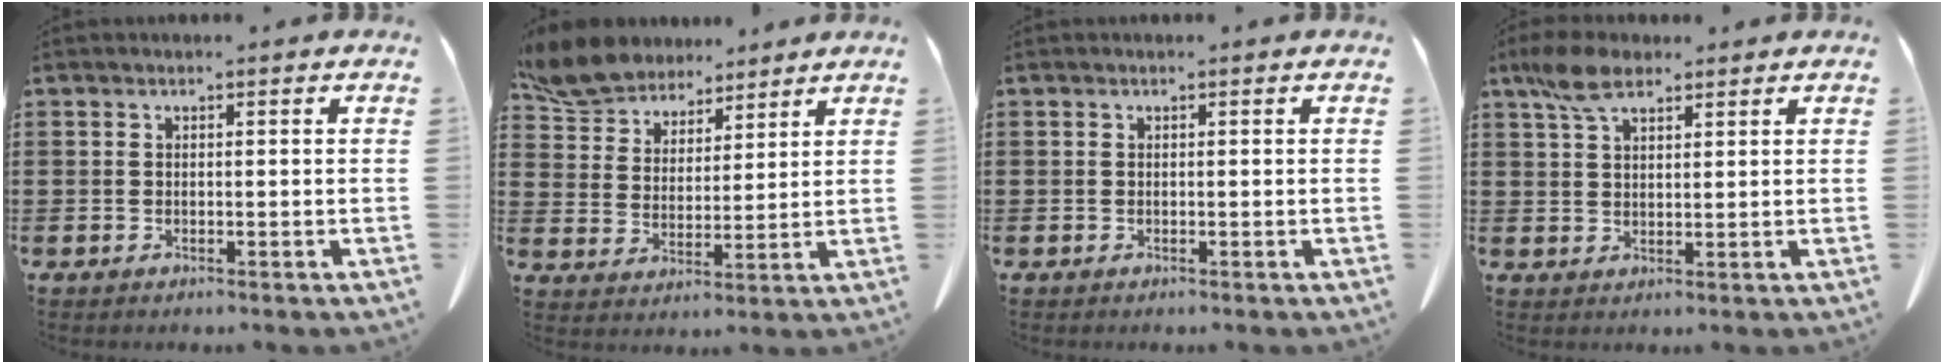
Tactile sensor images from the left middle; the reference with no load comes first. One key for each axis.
{"total": 8.0, "fx": 7.3, "fy": 2.8, "fz": 1.7, "tx": -0.068, "ty": -0.019, "tz": 0.140}
{"total": 0.0}
{"total": 5.9, "fx": 3.8, "fy": 2.4, "fz": 3.8, "tx": -0.086, "ty": 0.006, "tz": 0.071}